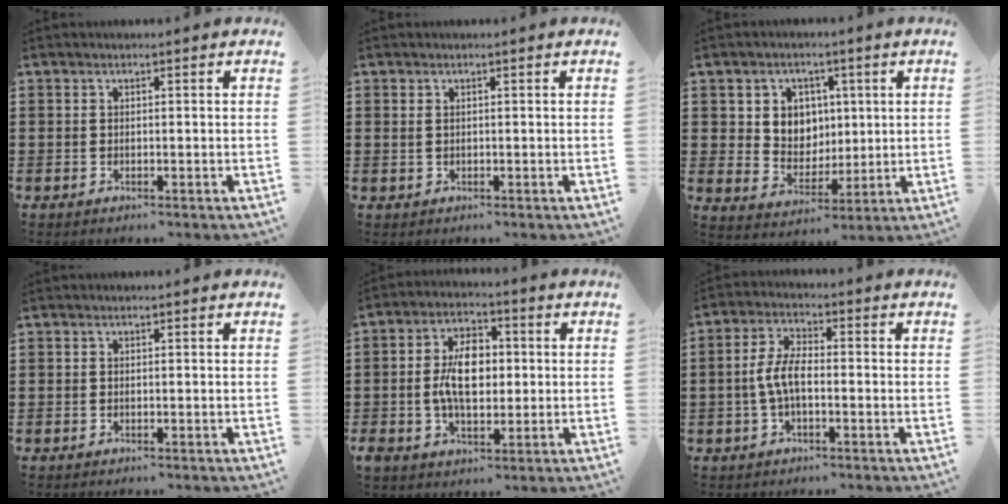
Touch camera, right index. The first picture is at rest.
{"total": 0.8, "force": [0.3, 0.5, 0.5], "torque": [-0.012, 0.005, 0.005]}
{"total": 5.7, "force": [1.9, 5.2, 1.5], "torque": [-0.049, 0.012, 0.031]}
{"total": 0.0}
{"total": 8.3, "force": [-0.1, 4.8, 6.7], "torque": [-0.135, 0.011, -0.008]}
{"total": 5.5, "force": [-1.0, 2.4, 4.9], "torque": [-0.114, 0.000, -0.026]}